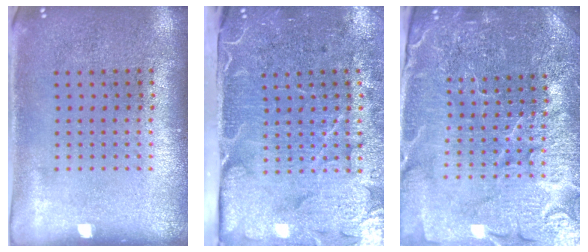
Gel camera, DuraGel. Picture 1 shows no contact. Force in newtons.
{"total": 5.0, "press": 4.0, "slide": 2.9}
{"total": 5.2, "press": 4.9, "slide": 1.9}